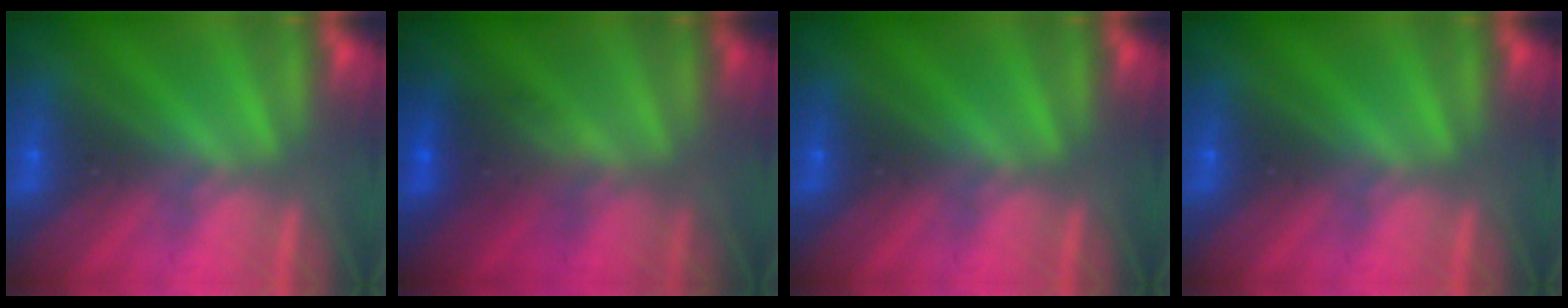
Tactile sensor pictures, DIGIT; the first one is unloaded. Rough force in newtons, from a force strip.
{"total": 2.2}
{"total": 0.0}
{"total": 0.0}